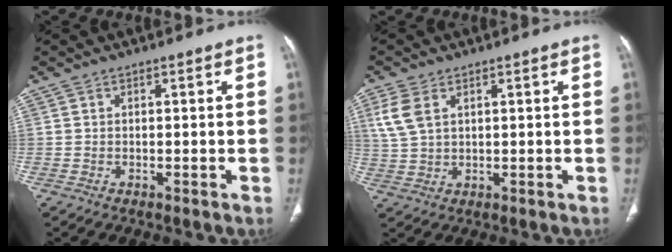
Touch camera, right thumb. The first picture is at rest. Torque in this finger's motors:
{"motor_torque": [-0.97, 0.41, 0.73, 0.02, 0.03]}